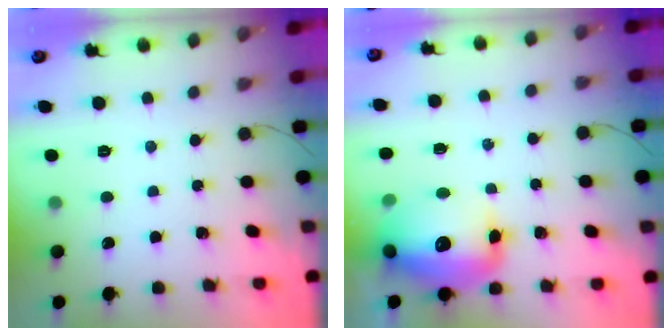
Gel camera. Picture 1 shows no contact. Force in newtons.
{"total": 17.3, "press": 16.8, "slide": 3.9}